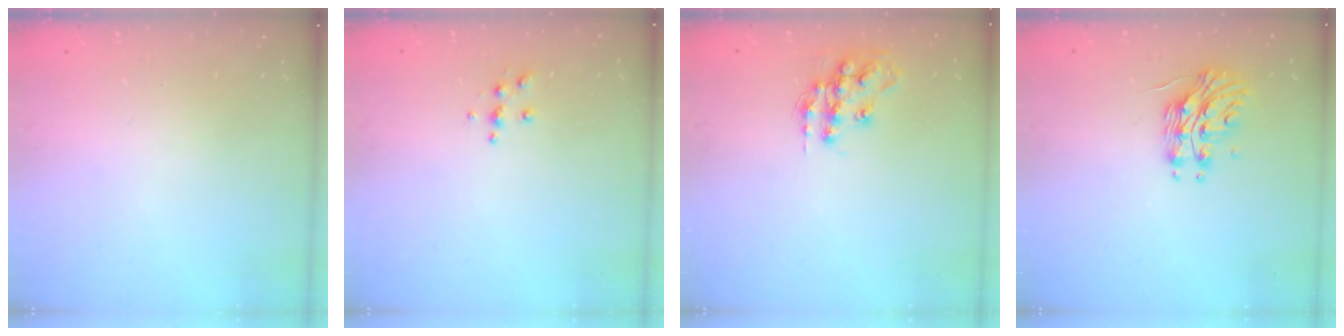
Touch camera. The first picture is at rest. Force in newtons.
{"total": 4.9, "press": 4.9, "slide": 0.5}
{"total": 13.3, "press": 13.3, "slide": 0.8}
{"total": 11.0, "press": 11.0, "slide": 0.9}